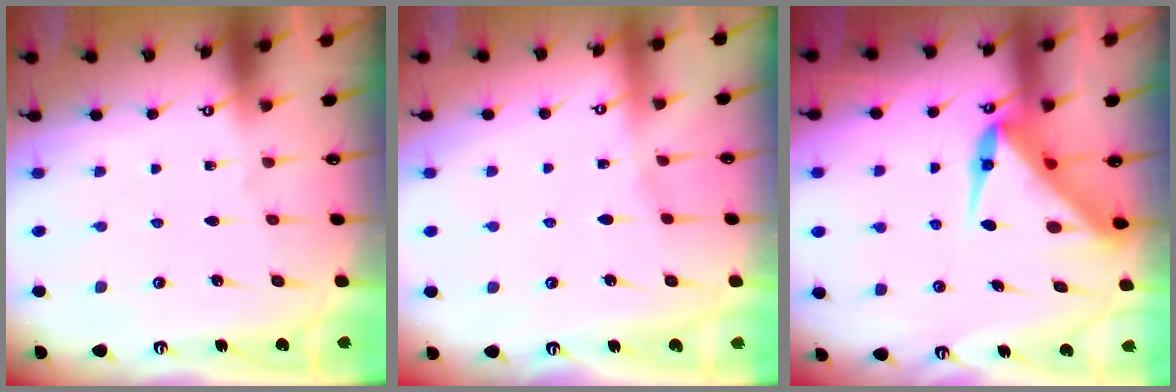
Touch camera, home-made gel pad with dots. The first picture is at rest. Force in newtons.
{"total": 3.3, "press": 3.2, "slide": 0.6}
{"total": 7.7, "press": 7.7, "slide": 0.5}